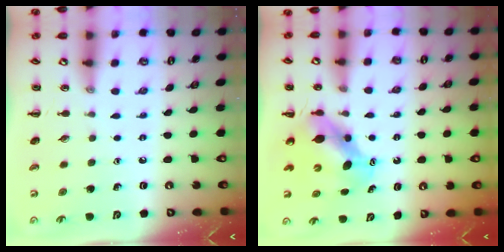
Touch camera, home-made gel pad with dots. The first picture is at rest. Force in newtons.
{"total": 6.2, "press": 6.0, "slide": 1.5}